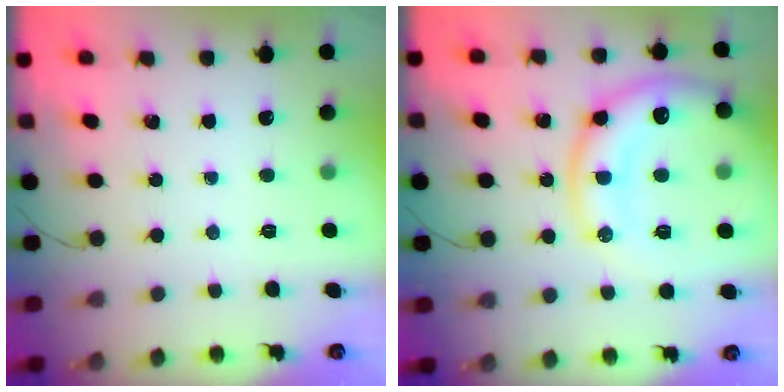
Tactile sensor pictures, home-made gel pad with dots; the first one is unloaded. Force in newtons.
{"total": 18.7, "press": 18.5, "slide": 2.2}